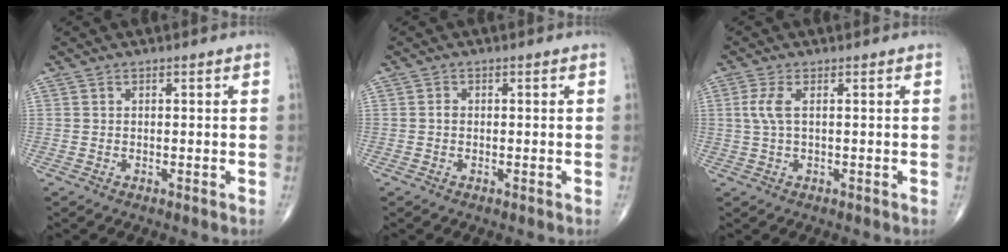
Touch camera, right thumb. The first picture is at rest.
{"total": 0.9, "force": [-0.1, 0.7, 0.5], "torque": [-0.005, 0.003, -0.004]}
{"total": 3.3, "force": [0.6, 1.0, 3.0], "torque": [-0.087, 0.008, 0.014]}